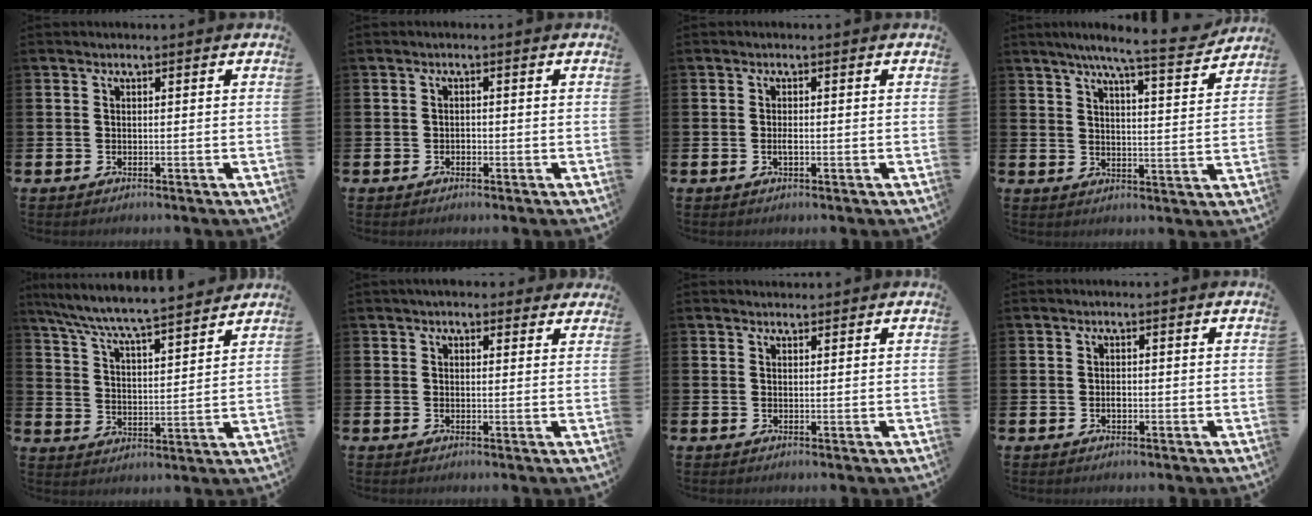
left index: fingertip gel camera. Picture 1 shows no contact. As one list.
[{"total": 0.7, "force": [-0.4, 0.6, 0.2], "torque": [-0.004, 0.001, -0.009]}, {"total": 1.1, "force": [-0.2, 0.4, 1.1], "torque": [-0.018, -0.001, -0.005]}, {"total": 7.7, "force": [7.0, 0.1, 3.3], "torque": [-0.072, -0.039, 0.120]}, {"total": 7.3, "force": [7.0, 0.0, 2.1], "torque": [-0.076, -0.053, 0.121]}, {"total": 2.4, "force": [2.1, 1.0, 0.4], "torque": [-0.005, -0.003, 0.036]}, {"total": 1.0, "force": [1.0, 0.3, 0.0], "torque": [0.006, -0.001, 0.017]}, {"total": 1.0, "force": [-0.2, 0.6, 0.7], "torque": [-0.013, 0.001, -0.006]}]